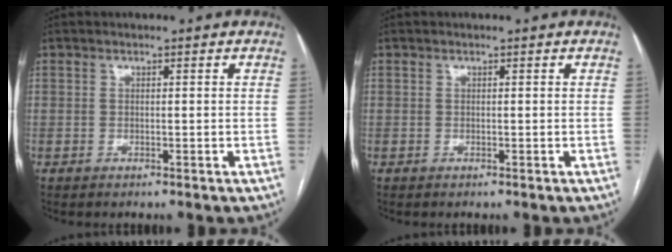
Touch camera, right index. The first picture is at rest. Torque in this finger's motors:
{"motor_torque": [0.00, 0.00, 0.00, 0.00]}